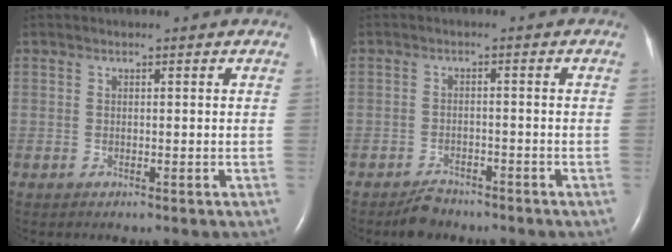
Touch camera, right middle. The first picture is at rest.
{"total": 3.3, "force": [-3.0, 1.3, 0.8], "torque": [-0.024, -0.003, -0.049]}